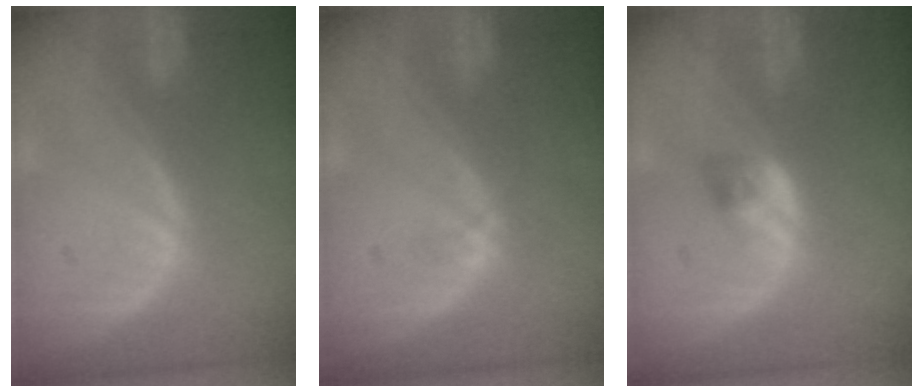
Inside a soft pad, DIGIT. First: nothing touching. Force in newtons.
{"total": 0.9, "press": 0.9, "slide": 0.1}
{"total": 2.7, "press": 2.4, "slide": 1.2}